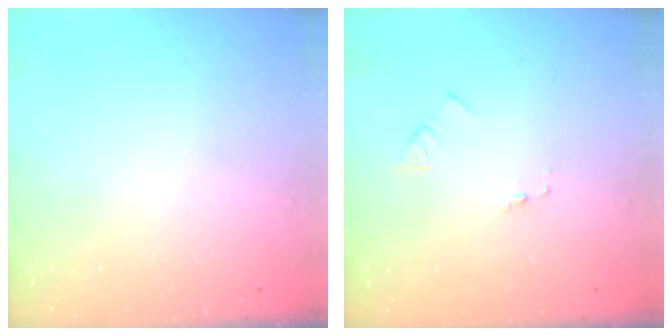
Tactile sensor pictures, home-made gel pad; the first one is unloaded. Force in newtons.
{"total": 1.3, "press": 1.2, "slide": 0.1}